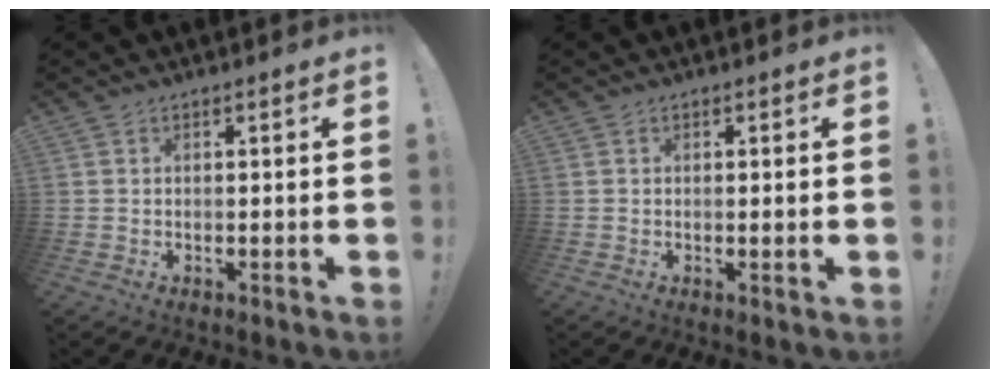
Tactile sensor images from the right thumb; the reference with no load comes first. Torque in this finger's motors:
{"motor_torque": [-0.20, -0.23, -0.36, 0.36, -0.03]}